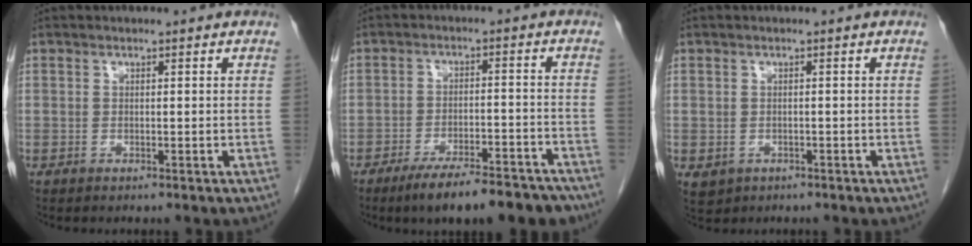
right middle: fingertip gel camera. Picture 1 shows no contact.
{"total": 12.3, "force": [-9.9, 2.7, 6.8], "torque": [-0.087, 0.005, -0.147]}
{"total": 2.5, "force": [-1.2, 2.1, 0.6], "torque": [-0.011, 0.001, -0.009]}